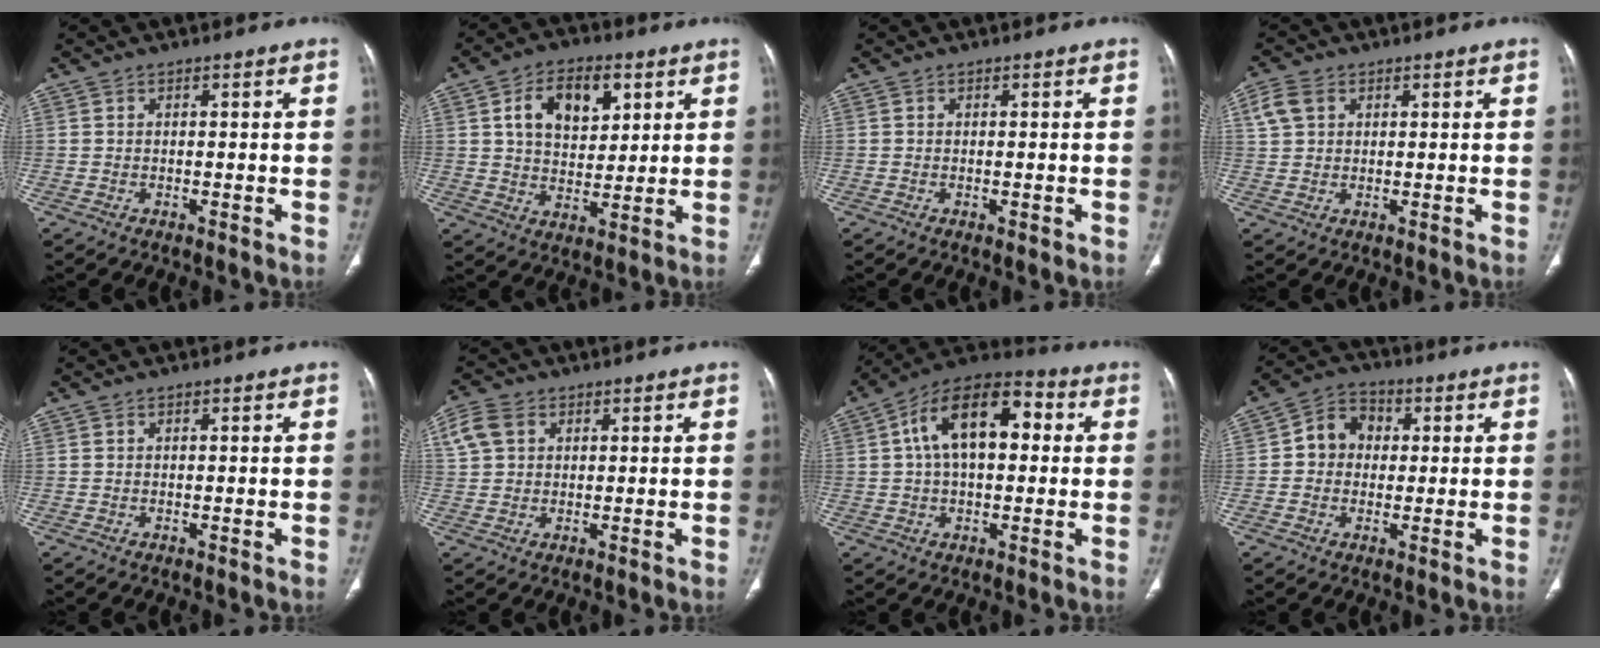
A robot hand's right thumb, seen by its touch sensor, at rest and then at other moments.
{"total": 11.8, "force": [4.4, 7.6, 8.0], "torque": [-0.094, -0.009, 0.076]}
{"total": 1.0, "force": [-0.3, 0.4, 0.9], "torque": [-0.012, -0.003, -0.002]}
{"total": 4.6, "force": [1.8, 3.4, 2.4], "torque": [-0.047, 0.005, 0.039]}
{"total": 0.0}
{"total": 5.5, "force": [2.0, 4.2, 3.0], "torque": [-0.058, 0.008, 0.039]}
{"total": 15.8, "force": [3.0, 8.8, 12.8], "torque": [-0.198, 0.033, 0.040]}
{"total": 7.1, "force": [0.7, 6.1, 3.5], "torque": [-0.033, 0.014, 0.001]}